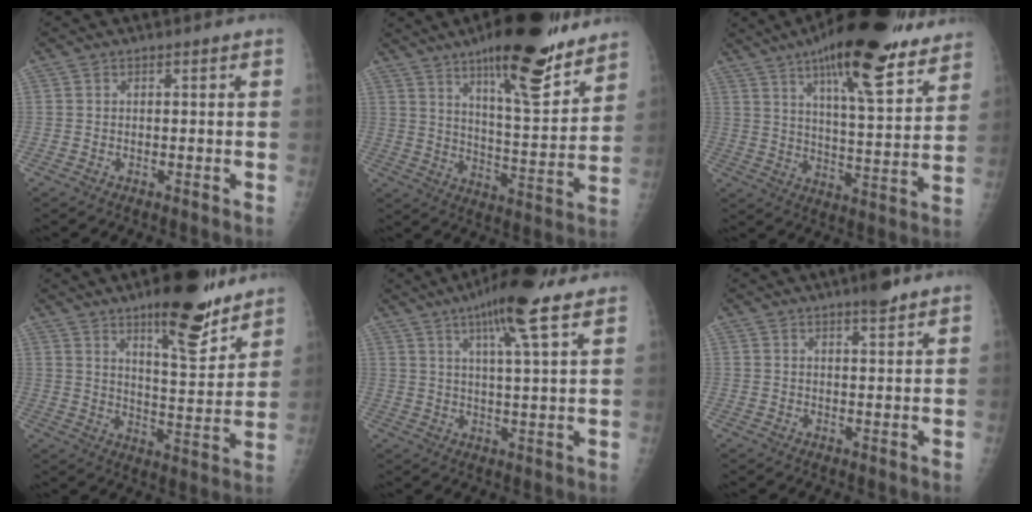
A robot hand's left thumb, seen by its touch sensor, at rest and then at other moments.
{"total": 20.0, "force": [13.9, 5.0, 13.5], "torque": [-0.169, -0.080, 0.217]}
{"total": 23.4, "force": [15.5, 6.3, 16.3], "torque": [-0.217, -0.054, 0.235]}
{"total": 15.4, "force": [10.8, 4.4, 10.0], "torque": [-0.110, -0.077, 0.168]}
{"total": 12.6, "force": [7.8, 1.9, 9.7], "torque": [-0.151, -0.023, 0.120]}
{"total": 3.9, "force": [2.9, 0.7, 2.5], "torque": [-0.031, -0.017, 0.044]}